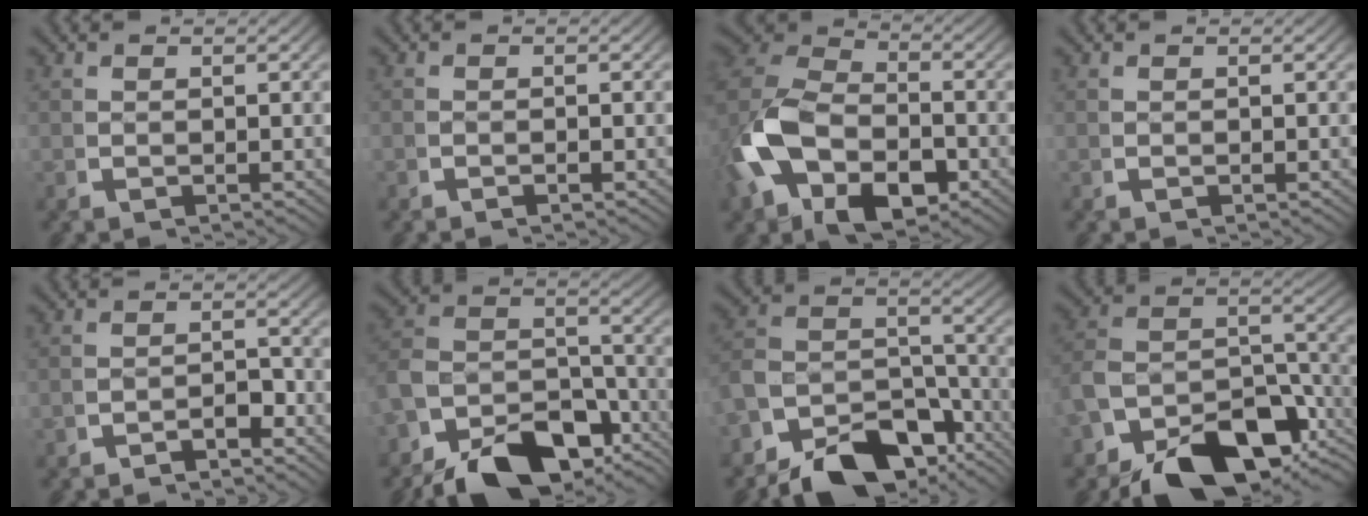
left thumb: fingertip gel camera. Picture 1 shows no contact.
{"total": 0.5, "force": [-0.5, 0.0, 0.1], "torque": [0.000, -0.001, -0.012]}
{"total": 11.4, "force": [-1.3, 8.2, 7.9], "torque": [-0.180, -0.032, -0.015]}
{"total": 0.0}
{"total": 2.6, "force": [-2.3, 0.7, 0.8], "torque": [-0.009, -0.012, -0.039]}
{"total": 12.4, "force": [-5.4, 7.9, 8.0], "torque": [-0.164, -0.045, -0.076]}
{"total": 11.2, "force": [-4.3, 7.1, 7.5], "torque": [-0.153, -0.039, -0.062]}
{"total": 13.0, "force": [-4.4, 8.1, 9.3], "torque": [-0.179, -0.035, -0.061]}